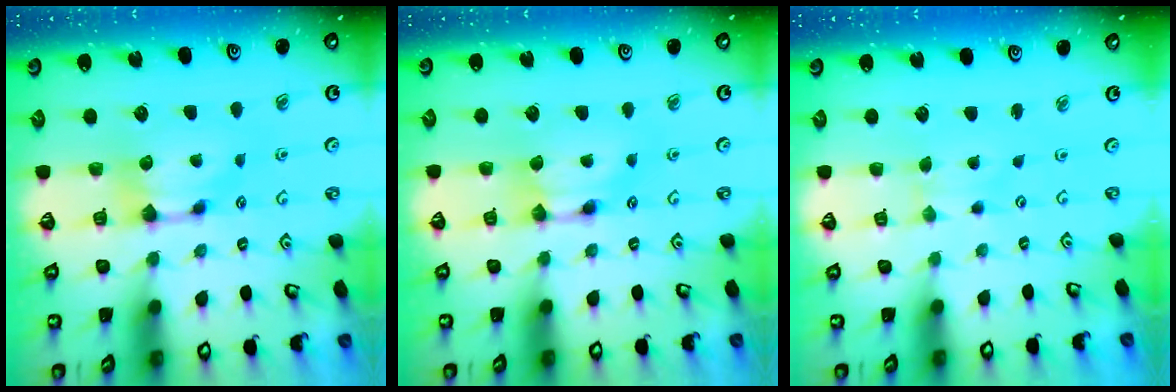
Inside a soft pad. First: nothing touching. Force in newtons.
{"total": 1.6, "press": 1.6, "slide": 0.1}
{"total": 2.1, "press": 1.6, "slide": 1.4}